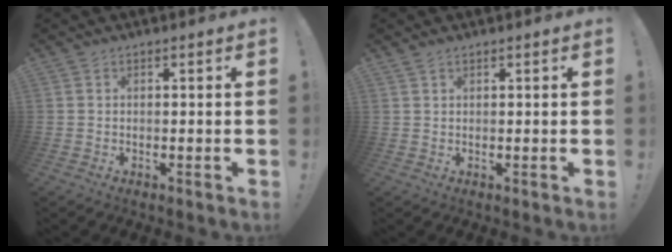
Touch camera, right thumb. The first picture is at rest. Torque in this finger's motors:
{"motor_torque": [-0.49, 0.06, -0.16, 0.18, 0.10]}